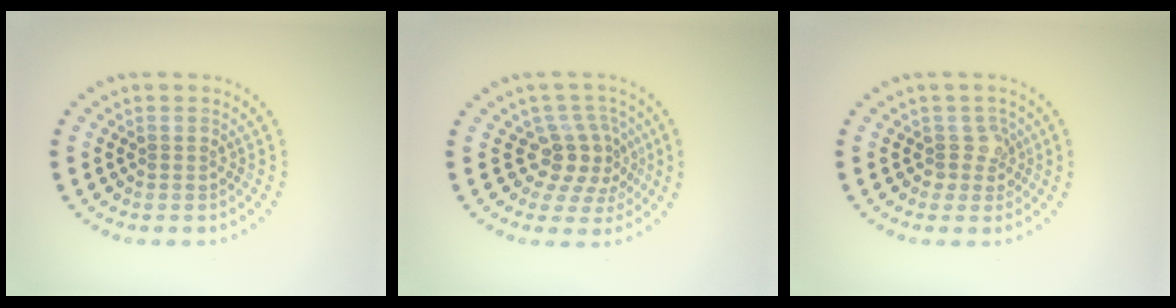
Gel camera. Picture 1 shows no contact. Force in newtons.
{"total": 3.7, "press": 3.0, "slide": 2.2}
{"total": 1.9, "press": 1.4, "slide": 1.2}